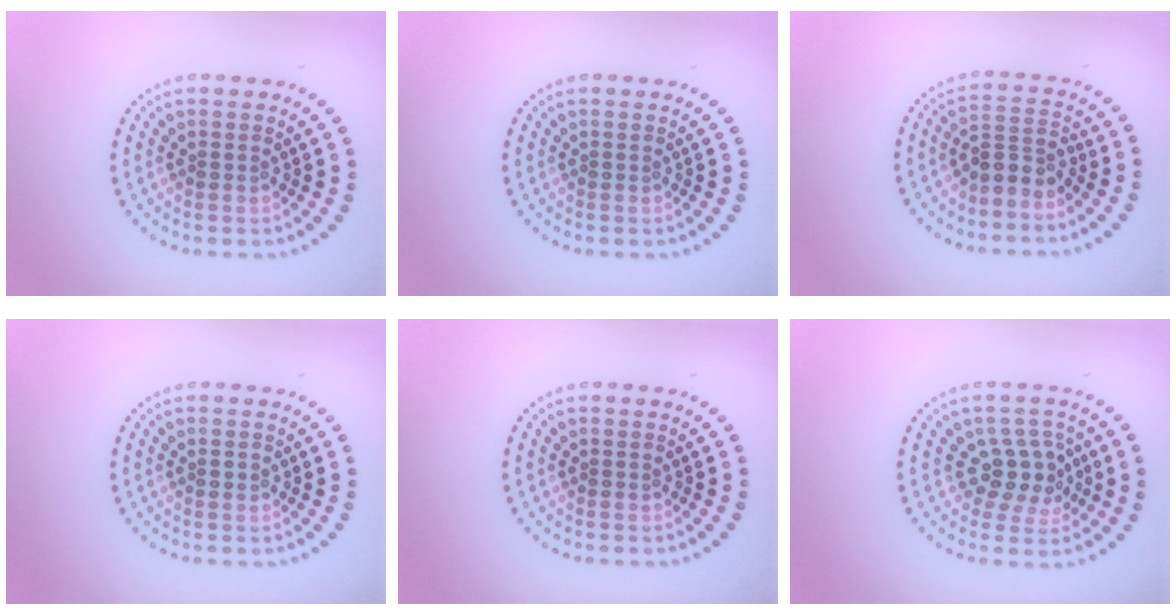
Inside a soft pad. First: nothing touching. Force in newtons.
{"total": 0.0}
{"total": 2.6, "press": 2.0, "slide": 1.6}
{"total": 0.9, "press": 0.9, "slide": 0.2}
{"total": 0.0}
{"total": 3.5, "press": 3.1, "slide": 1.7}